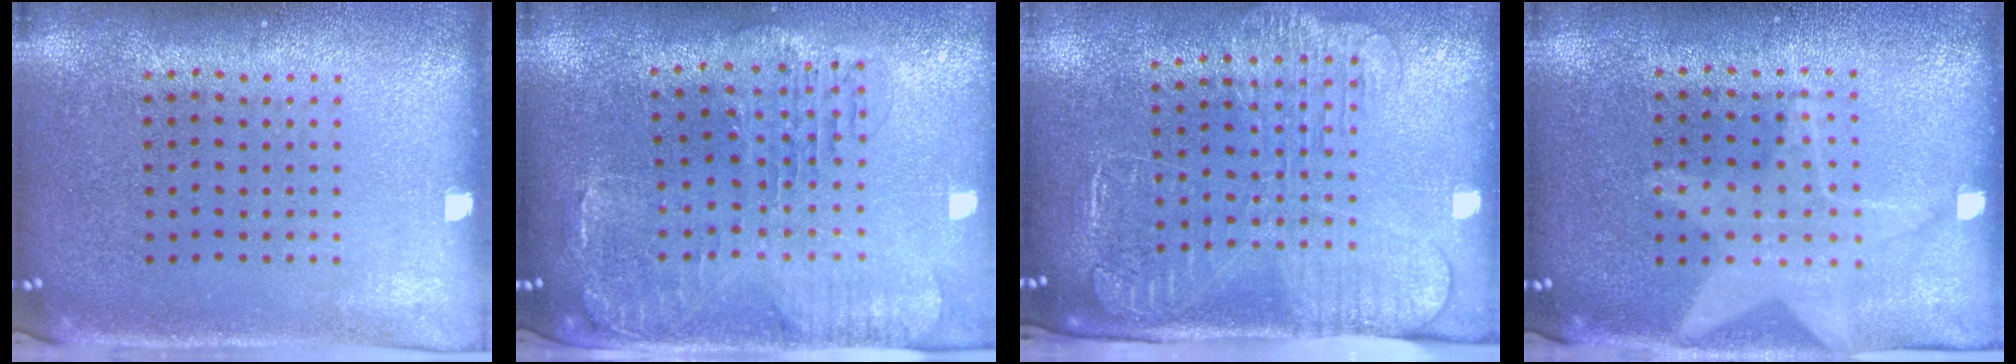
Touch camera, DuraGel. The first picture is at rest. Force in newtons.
{"total": 1.4, "press": 1.3, "slide": 0.3}
{"total": 2.5, "press": 1.9, "slide": 1.5}
{"total": 1.3, "press": 1.2, "slide": 0.3}